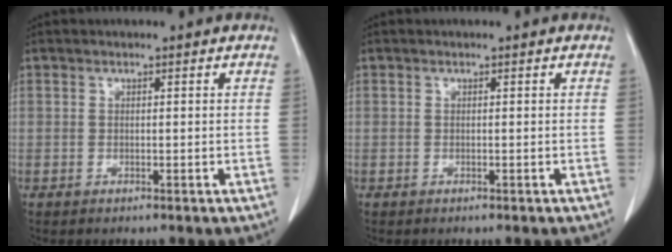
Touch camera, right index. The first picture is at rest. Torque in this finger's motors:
{"motor_torque": [-0.13, 0.17, -0.20, -0.09]}